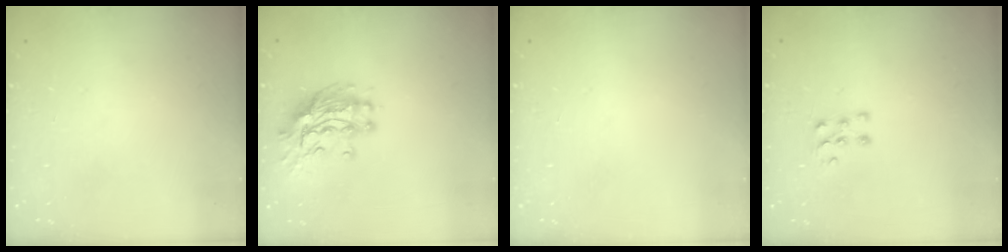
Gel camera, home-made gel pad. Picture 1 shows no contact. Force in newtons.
{"total": 12.5, "press": 12.4, "slide": 1.0}
{"total": 0.0}
{"total": 5.3, "press": 5.3, "slide": 0.4}